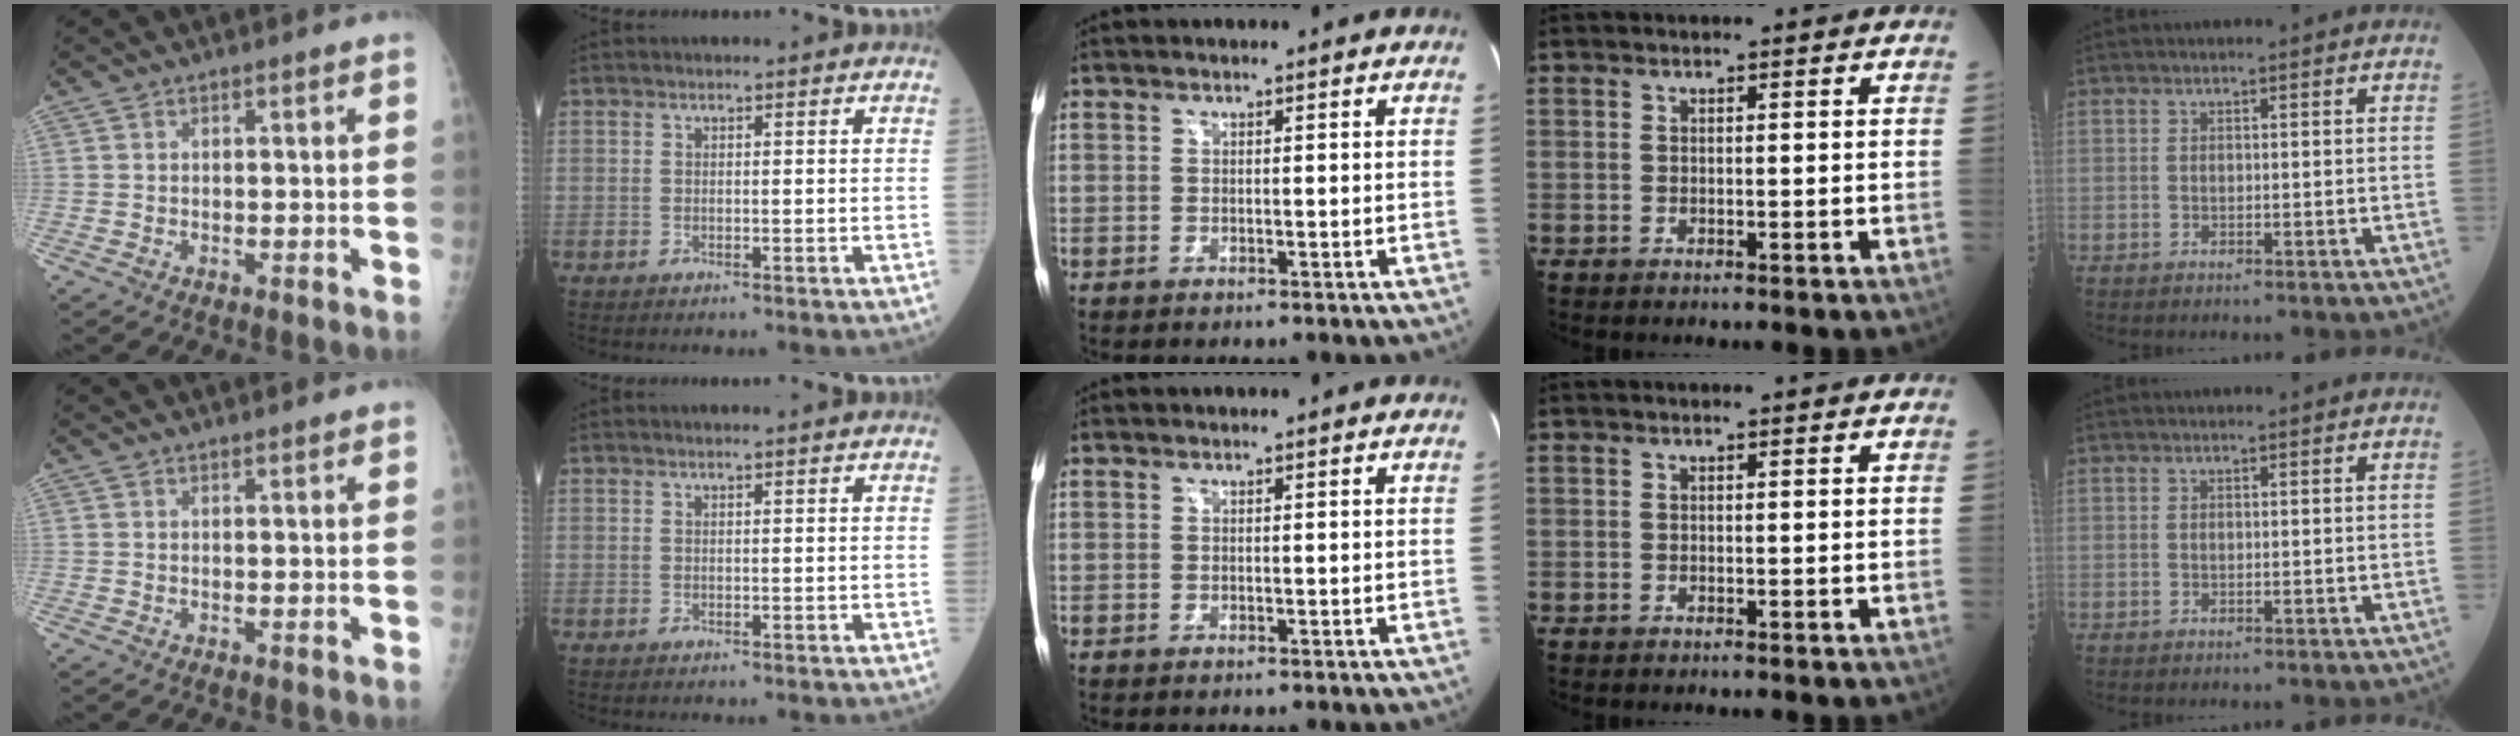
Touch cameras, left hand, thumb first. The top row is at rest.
{"thumb": {"total": 1.2, "force": [1.0, 0.2, 0.5], "torque": [-0.002, 0.001, 0.013]}, "index": {"total": 1.4, "force": [1.3, -0.1, 0.5], "torque": [-0.010, 0.004, 0.014]}}